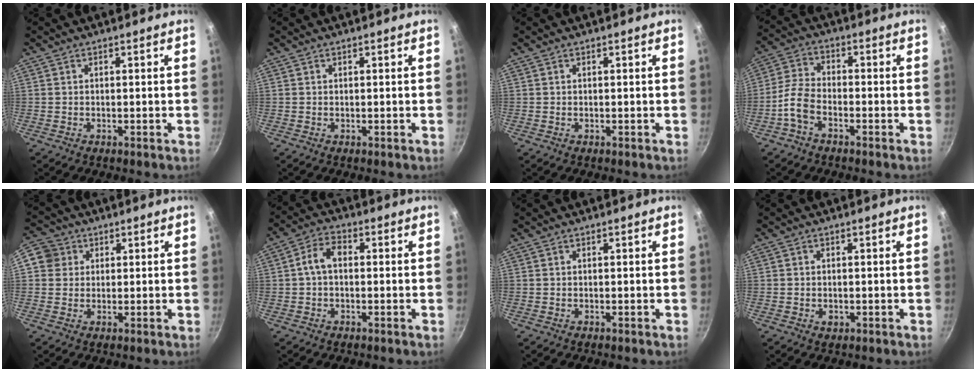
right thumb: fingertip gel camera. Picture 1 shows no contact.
{"total": 0.0}
{"total": 0.0}
{"total": 5.9, "force": [-3.1, 3.2, 3.9], "torque": [-0.084, 0.030, -0.072]}
{"total": 5.6, "force": [1.6, 5.1, 1.6], "torque": [0.006, 0.004, 0.016]}
{"total": 5.2, "force": [0.0, 3.4, 3.9], "torque": [-0.068, 0.021, -0.007]}
{"total": 0.0}
{"total": 1.5, "force": [-0.4, 1.2, 0.8], "torque": [-0.012, 0.001, -0.007]}